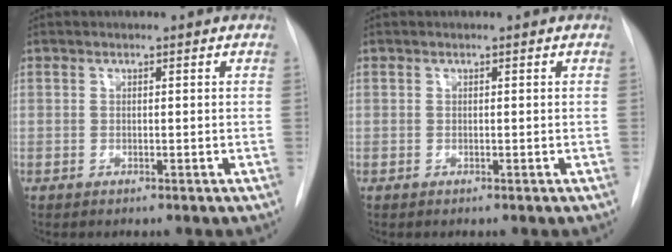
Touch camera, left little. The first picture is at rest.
{"total": 0.0}